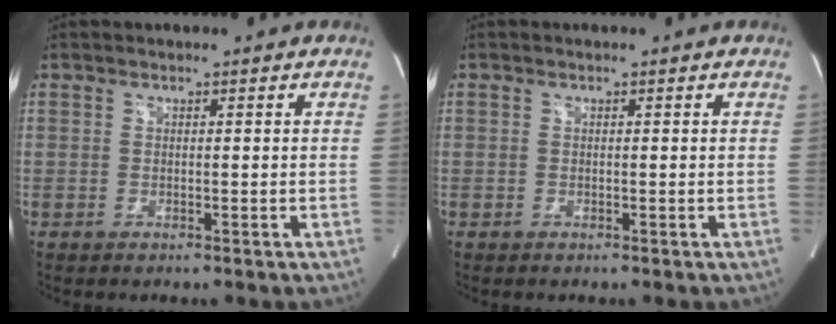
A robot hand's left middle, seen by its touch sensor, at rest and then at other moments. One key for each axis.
{"total": 0.0}